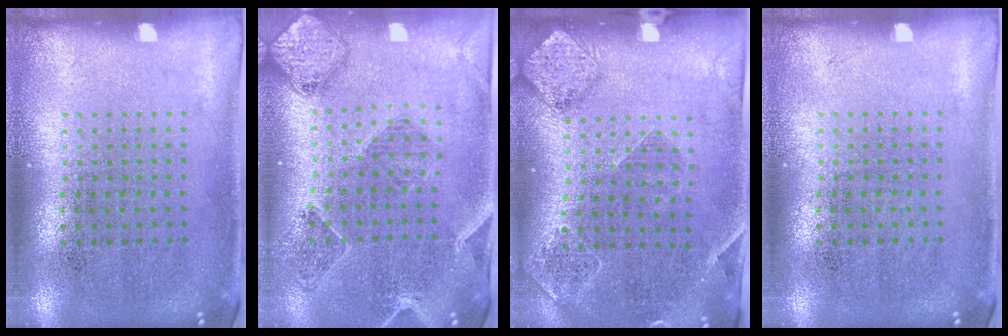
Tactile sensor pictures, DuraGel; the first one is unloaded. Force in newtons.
{"total": 0.7, "press": 0.7, "slide": 0.3}
{"total": 1.5, "press": 1.5, "slide": 0.4}
{"total": 0.0}